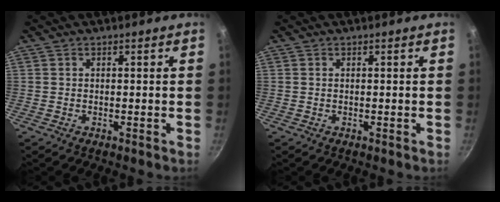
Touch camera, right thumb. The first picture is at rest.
{"total": 0.0}